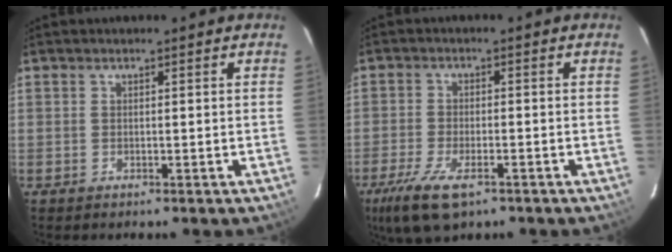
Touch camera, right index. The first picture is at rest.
{"total": 10.3, "force": [-6.3, 4.0, 7.1], "torque": [-0.171, -0.032, -0.114]}